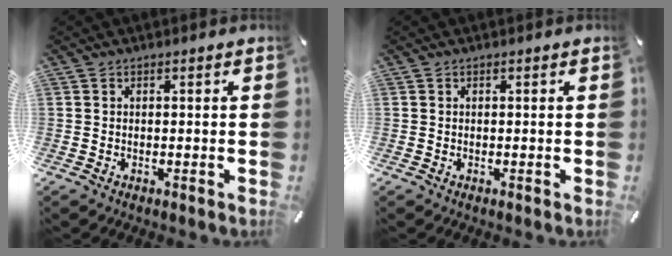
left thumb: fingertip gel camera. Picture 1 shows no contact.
{"total": 0.0}